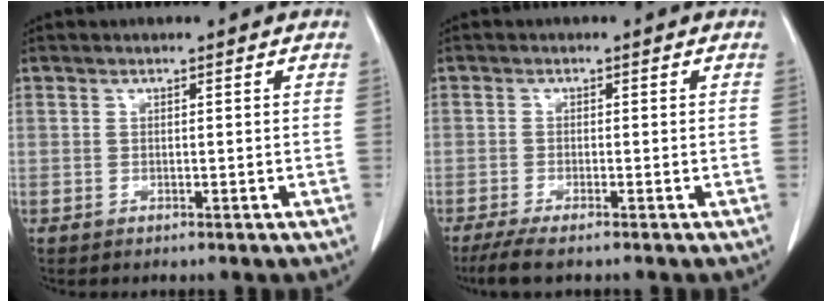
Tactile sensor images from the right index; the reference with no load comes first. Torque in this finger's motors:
{"motor_torque": [0.33, -0.29, 0.14, 0.03]}